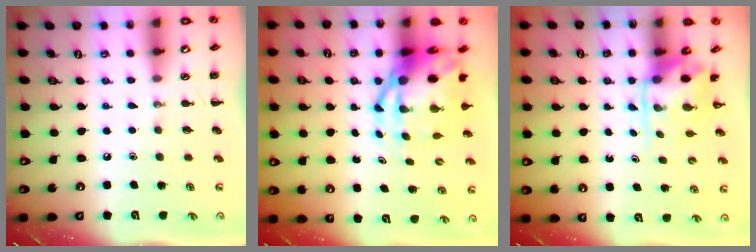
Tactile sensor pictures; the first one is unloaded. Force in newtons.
{"total": 9.1, "press": 8.8, "slide": 2.6}
{"total": 3.5, "press": 3.4, "slide": 0.8}